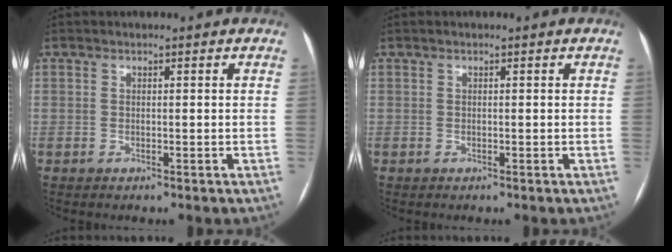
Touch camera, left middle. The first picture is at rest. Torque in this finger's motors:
{"motor_torque": [0.08, 0.08, 0.05, 0.01]}